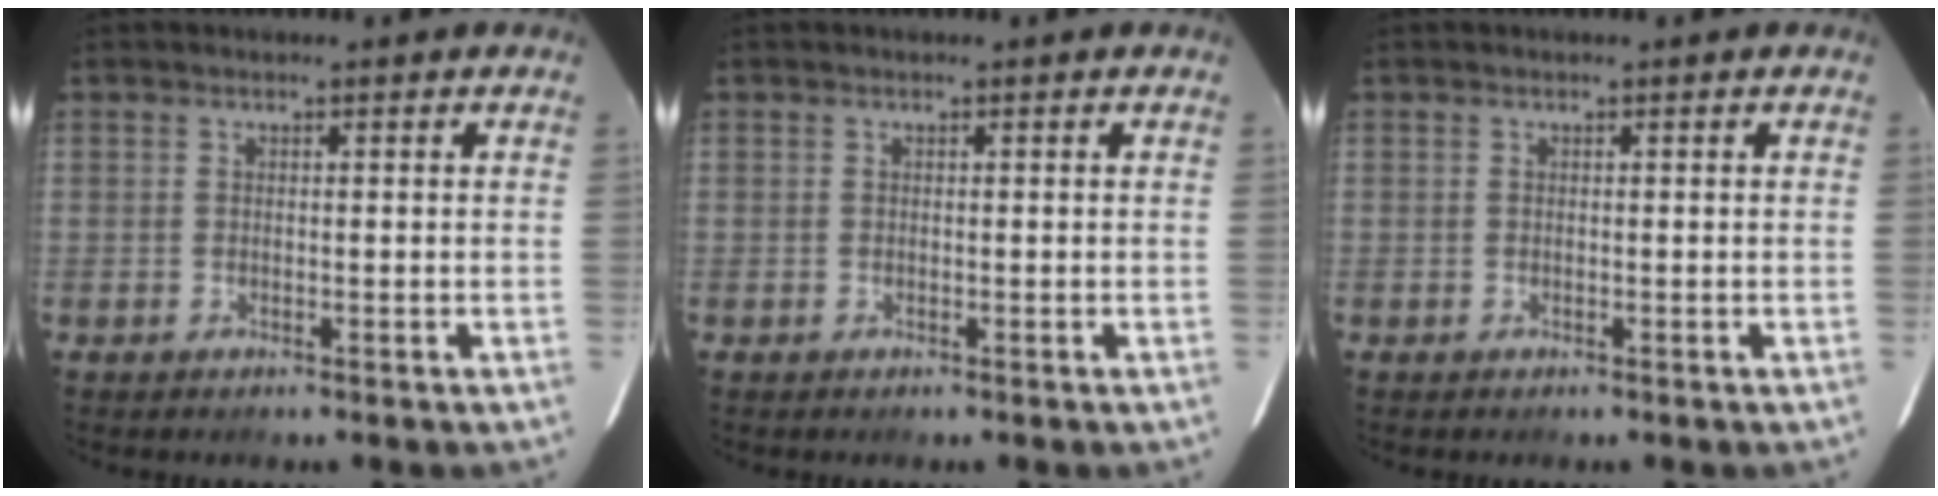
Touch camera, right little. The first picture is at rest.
{"total": 0.0}
{"total": 0.0}